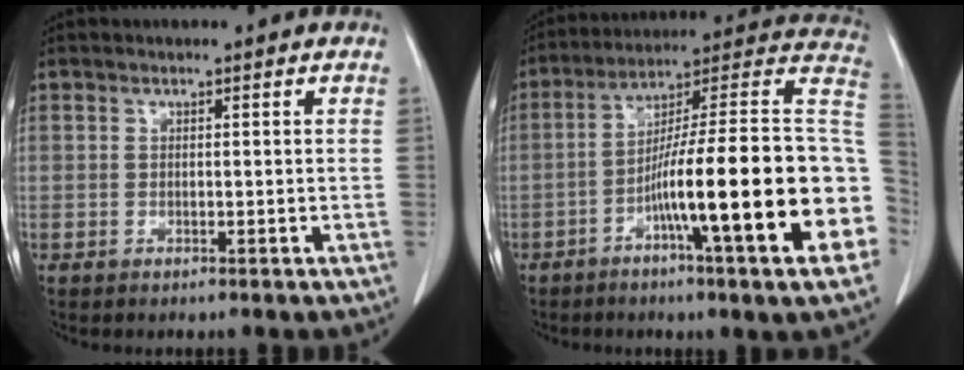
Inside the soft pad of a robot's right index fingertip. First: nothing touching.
{"total": 24.9, "force": [-6.5, 0.9, 24.0], "torque": [-0.264, 0.014, -0.107]}